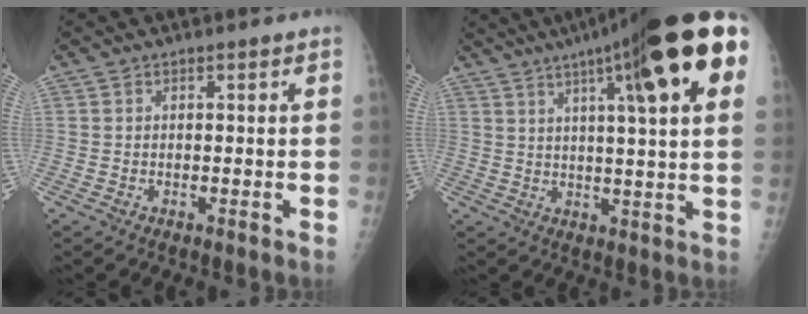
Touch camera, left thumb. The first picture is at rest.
{"total": 22.4, "force": [9.9, 3.5, 19.8], "torque": [-0.286, -0.006, 0.138]}